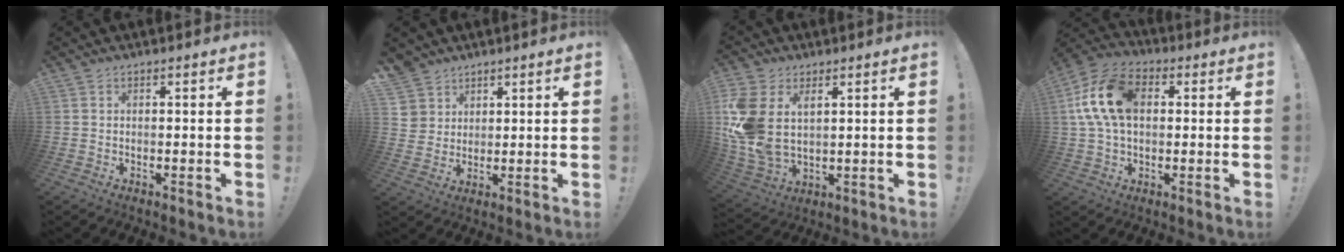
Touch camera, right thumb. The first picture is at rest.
{"total": 5.7, "force": [3.7, 4.4, 0.3], "torque": [-0.011, -0.032, 0.074]}
{"total": 13.6, "force": [4.1, 9.2, 9.2], "torque": [-0.203, -0.020, 0.079]}
{"total": 16.3, "force": [2.6, 10.7, 12.0], "torque": [-0.237, 0.009, 0.051]}